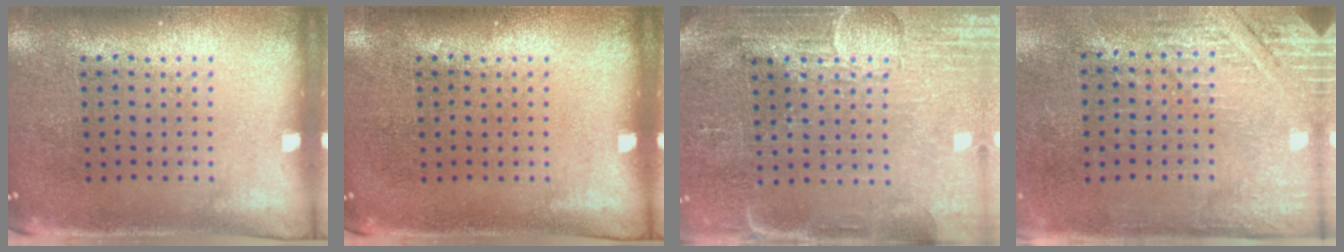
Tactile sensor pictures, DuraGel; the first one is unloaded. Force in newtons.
{"total": 0.0}
{"total": 3.9, "press": 3.5, "slide": 1.7}
{"total": 2.9, "press": 2.7, "slide": 1.1}